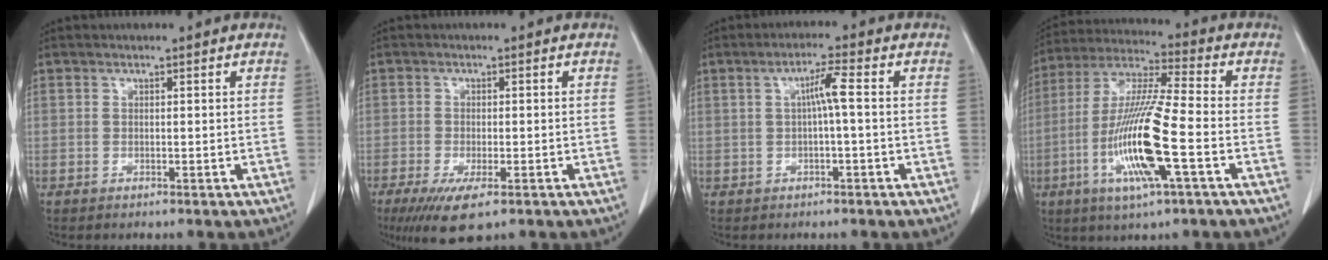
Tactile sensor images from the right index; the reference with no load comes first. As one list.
[{"total": 6.6, "force": [-3.9, 1.8, 5.0], "torque": [-0.086, -0.016, -0.059]}, {"total": 3.4, "force": [0.3, 0.1, 3.3], "torque": [-0.061, 0.010, 0.008]}, {"total": 15.5, "force": [-4.6, 0.7, 14.8], "torque": [-0.305, -0.013, -0.090]}]